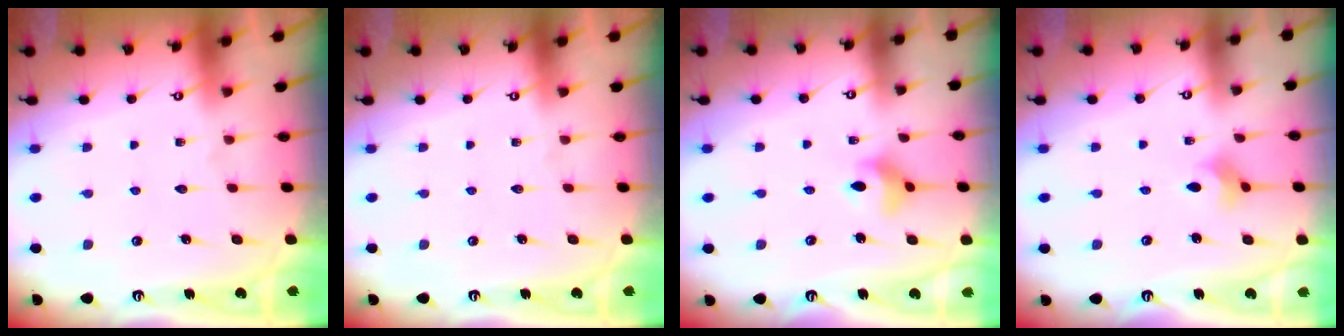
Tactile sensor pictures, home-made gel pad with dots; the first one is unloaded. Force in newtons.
{"total": 0.0}
{"total": 6.4, "press": 6.1, "slide": 1.8}
{"total": 2.6, "press": 2.5, "slide": 0.6}